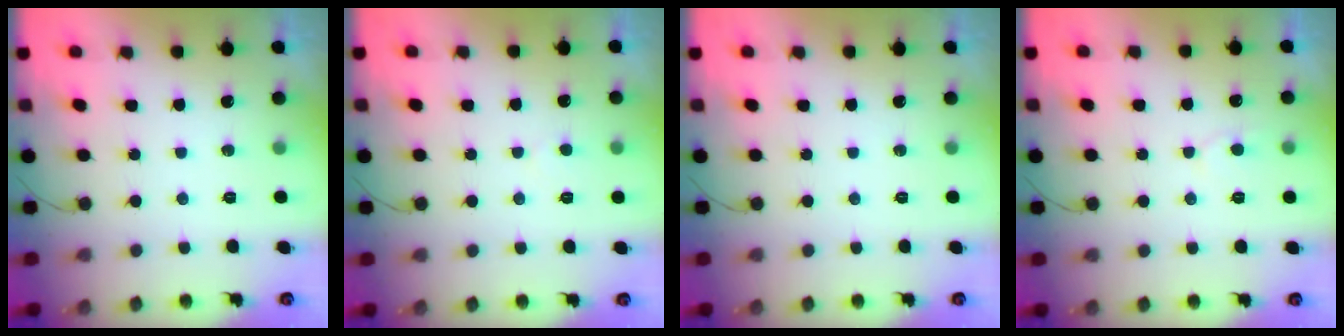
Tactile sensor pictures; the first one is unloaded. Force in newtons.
{"total": 2.2, "press": 2.2, "slide": 0.2}
{"total": 0.0}
{"total": 5.0, "press": 5.0, "slide": 0.4}